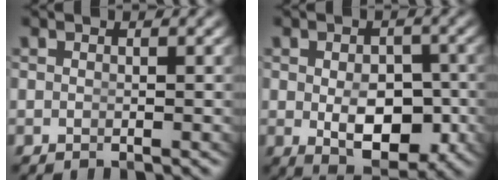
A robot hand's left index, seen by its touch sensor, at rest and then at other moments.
{"total": 6.5, "force": [-1.3, 3.6, 5.2], "torque": [-0.075, -0.036, -0.005]}